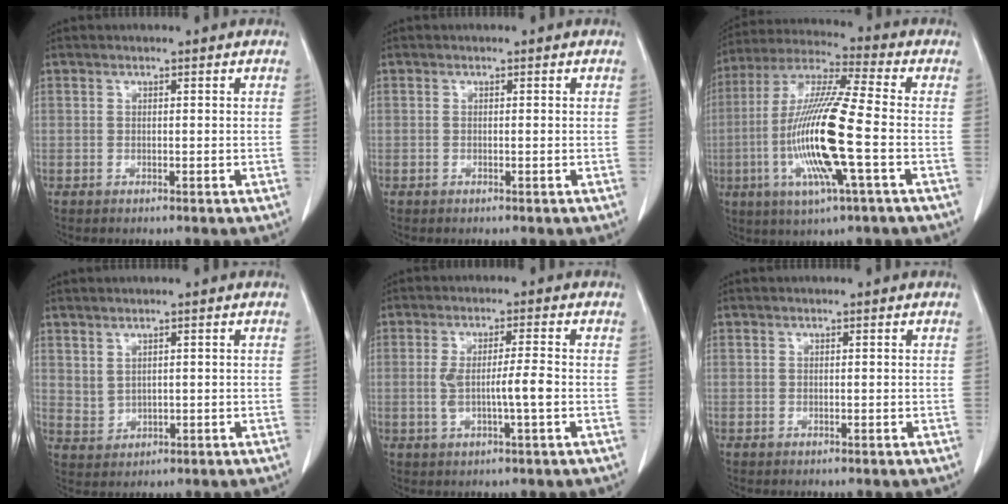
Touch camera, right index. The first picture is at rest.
{"total": 0.0}
{"total": 16.3, "force": [-3.4, 0.6, 15.9], "torque": [-0.326, -0.010, -0.070]}
{"total": 2.4, "force": [1.4, 1.6, 1.1], "torque": [-0.021, -0.003, 0.039]}
{"total": 5.2, "force": [-0.7, 0.0, 5.2], "torque": [-0.095, 0.002, -0.007]}
{"total": 0.0}